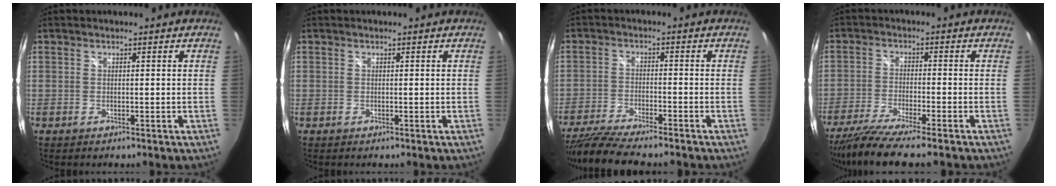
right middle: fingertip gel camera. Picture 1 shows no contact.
{"total": 0.0}
{"total": 10.7, "force": [-9.3, 0.9, 5.1], "torque": [-0.120, -0.026, -0.160]}
{"total": 9.7, "force": [-8.1, -0.2, 5.4], "torque": [-0.120, -0.034, -0.141]}